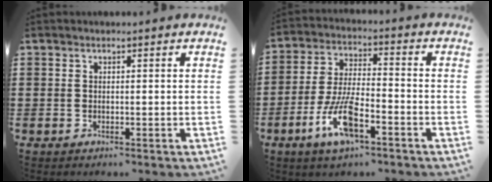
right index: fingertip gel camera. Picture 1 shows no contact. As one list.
[{"total": 9.5, "force": [-4.7, 2.9, 7.7], "torque": [-0.175, -0.008, -0.089]}]